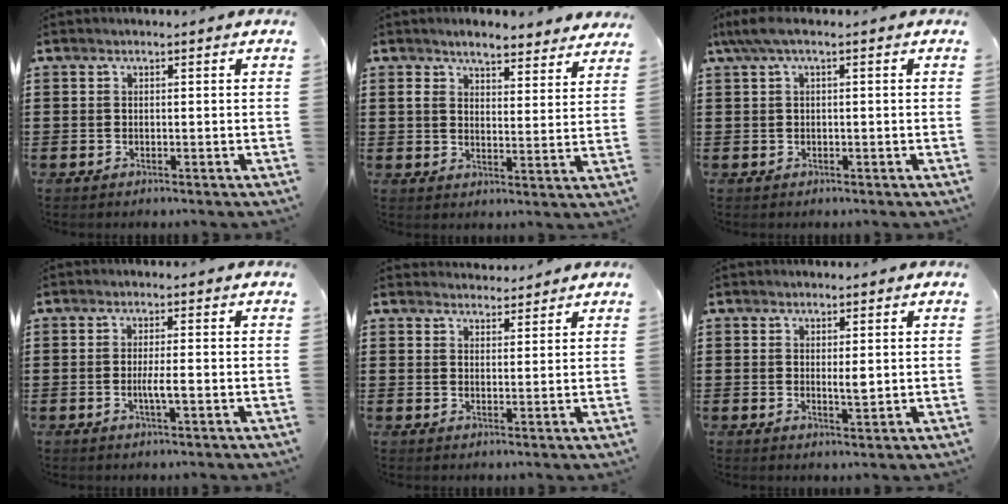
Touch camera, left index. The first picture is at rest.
{"total": 4.8, "force": [4.3, 1.0, 1.8], "torque": [-0.054, -0.011, 0.075]}
{"total": 2.6, "force": [-0.1, 0.5, 2.5], "torque": [-0.052, -0.004, -0.004]}
{"total": 2.7, "force": [-0.7, 0.2, 2.7], "torque": [-0.054, -0.005, -0.015]}
{"total": 2.6, "force": [2.5, 0.5, -0.2], "torque": [-0.003, -0.005, 0.048]}
{"total": 2.4, "force": [0.3, 0.6, 2.3], "torque": [-0.036, -0.004, 0.003]}